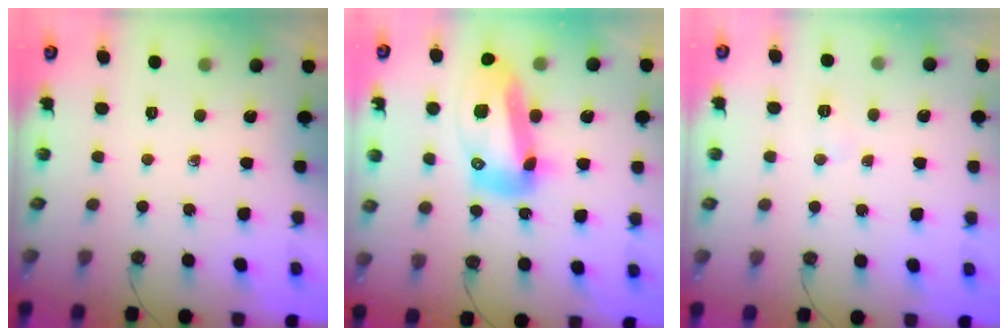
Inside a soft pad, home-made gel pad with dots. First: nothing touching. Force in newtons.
{"total": 18.4, "press": 18.3, "slide": 2.4}
{"total": 4.2, "press": 4.2, "slide": 0.4}